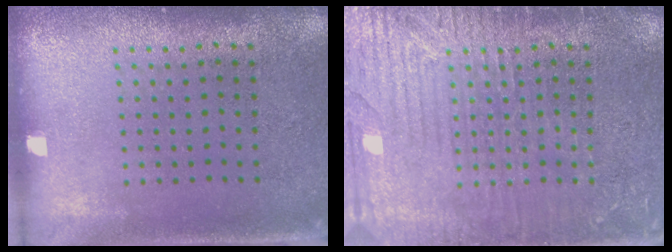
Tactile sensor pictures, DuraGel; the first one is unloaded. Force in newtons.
{"total": 5.1, "press": 5.1, "slide": 0.7}